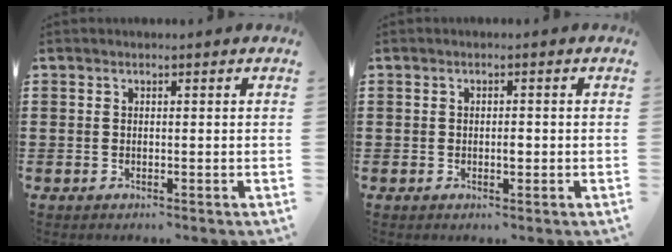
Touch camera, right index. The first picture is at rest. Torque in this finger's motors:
{"motor_torque": [-0.54, 0.79, 0.05, 0.02]}